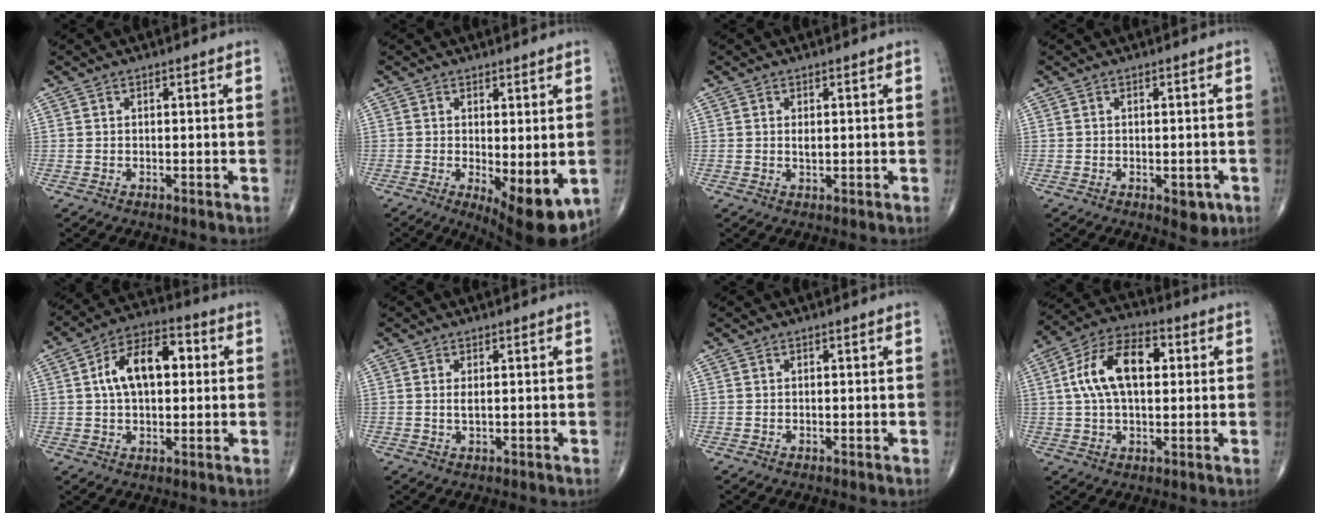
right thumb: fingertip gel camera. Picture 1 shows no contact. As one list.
[{"total": 10.0, "force": [-2.4, 3.4, 9.1], "torque": [-0.121, -0.024, -0.024]}, {"total": 1.1, "force": [0.2, 0.5, 0.9], "torque": [-0.015, -0.002, 0.005]}, {"total": 3.5, "force": [-1.3, 1.8, 2.7], "torque": [-0.019, -0.002, -0.010]}, {"total": 12.8, "force": [2.2, 7.3, 10.3], "torque": [-0.162, 0.024, 0.028]}, {"total": 1.4, "force": [0.3, 0.4, 1.3], "torque": [-0.028, -0.003, 0.009]}, {"total": 0.0}, {"total": 13.7, "force": [2.5, 7.5, 11.1], "torque": [-0.200, 0.025, 0.039]}]